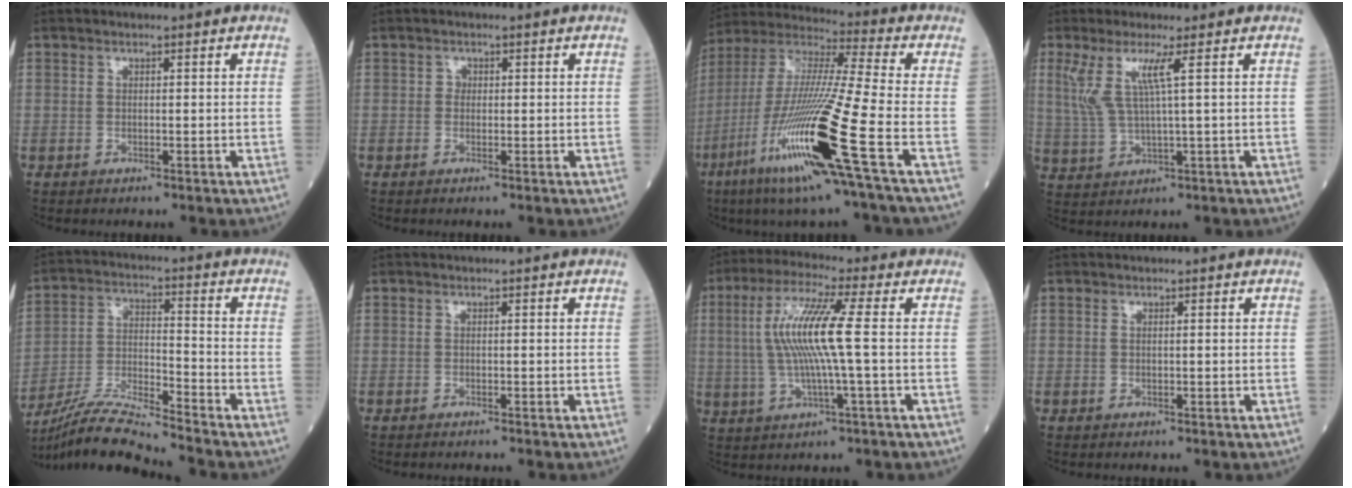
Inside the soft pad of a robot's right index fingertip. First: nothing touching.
{"total": 0.6, "force": [0.1, 0.6, 0.2], "torque": [0.000, 0.002, 0.000]}
{"total": 21.3, "force": [-8.4, -0.6, 19.6], "torque": [-0.424, -0.044, -0.169]}
{"total": 5.8, "force": [2.3, -0.5, 5.3], "torque": [-0.122, 0.003, 0.055]}
{"total": 11.5, "force": [-10.7, -1.3, 4.1], "torque": [-0.080, -0.008, -0.200]}
{"total": 0.7, "force": [-0.6, 0.0, 0.3], "torque": [-0.004, 0.000, -0.010]}
{"total": 10.6, "force": [0.8, -0.1, 10.6], "torque": [-0.222, 0.011, 0.011]}
{"total": 0.0}